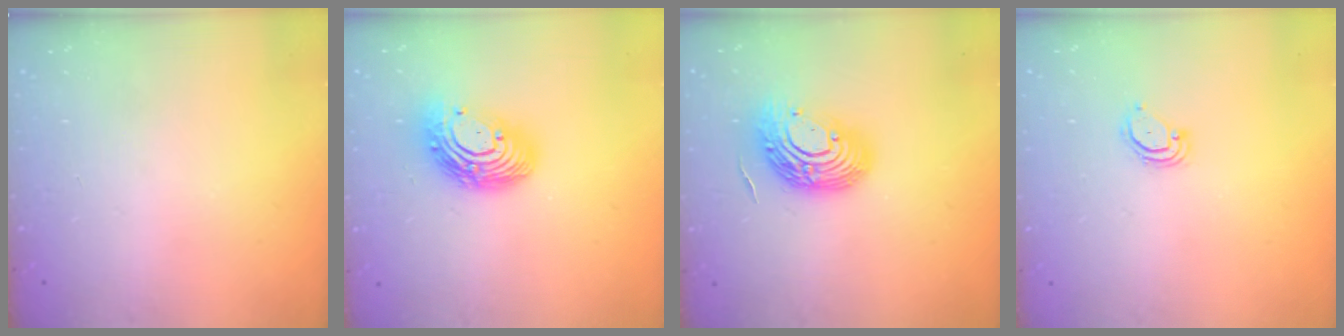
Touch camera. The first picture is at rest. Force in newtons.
{"total": 14.0, "press": 14.0, "slide": 1.1}
{"total": 15.3, "press": 15.3, "slide": 0.9}
{"total": 3.4, "press": 3.4, "slide": 0.2}